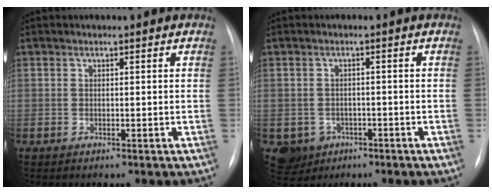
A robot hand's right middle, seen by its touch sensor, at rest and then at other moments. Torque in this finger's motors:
{"motor_torque": [0.05, -0.07, 0.00, 0.00]}